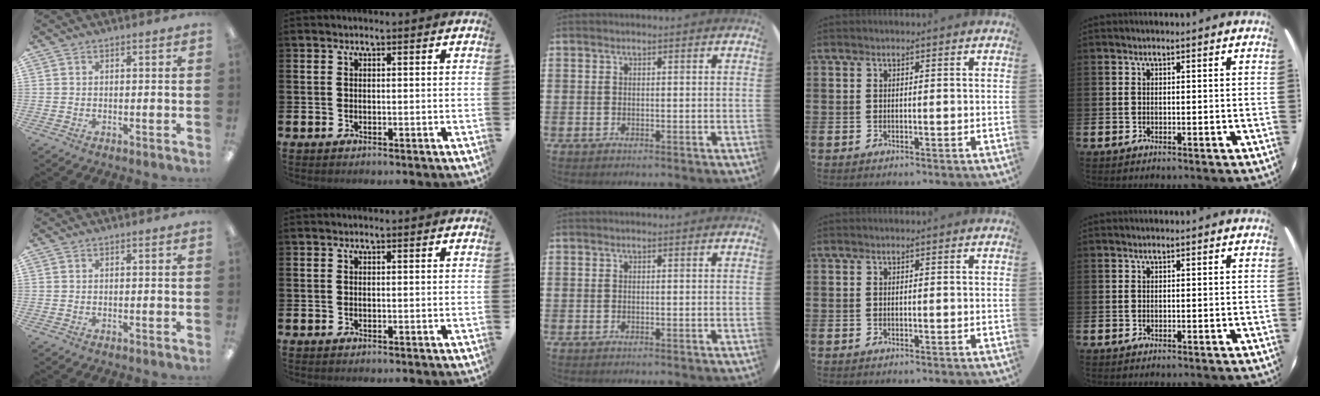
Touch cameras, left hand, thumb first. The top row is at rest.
{}